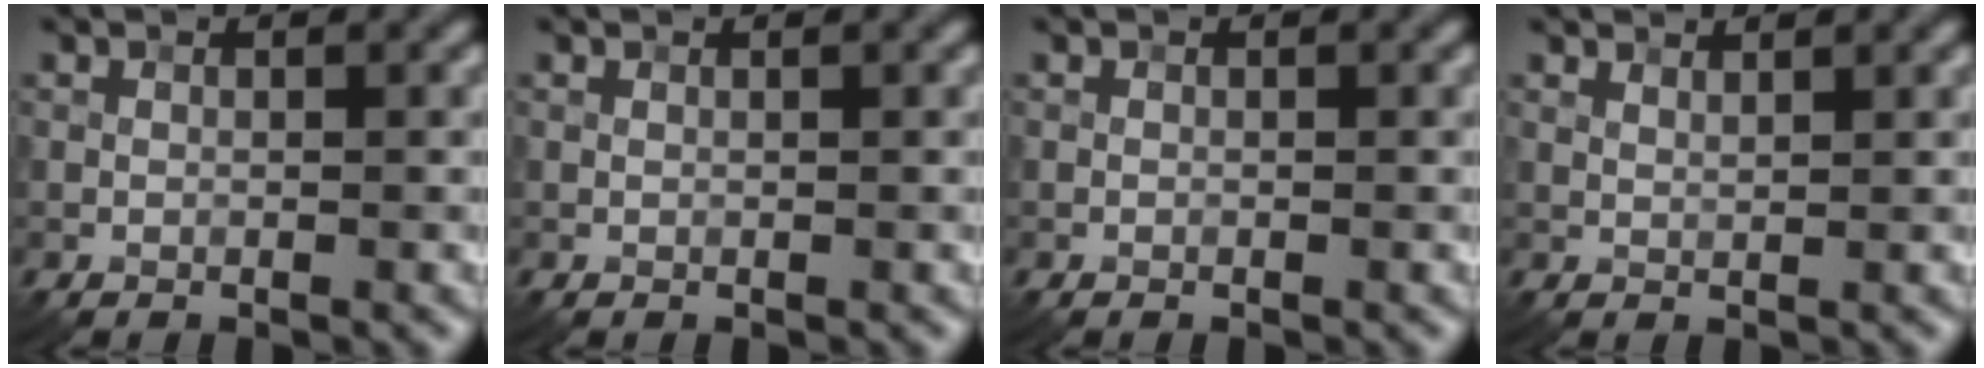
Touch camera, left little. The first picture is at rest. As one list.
[{"total": 0.0}, {"total": 0.0}, {"total": 1.7, "force": [1.5, 0.4, 0.8], "torque": [-0.011, 0.000, 0.018]}]